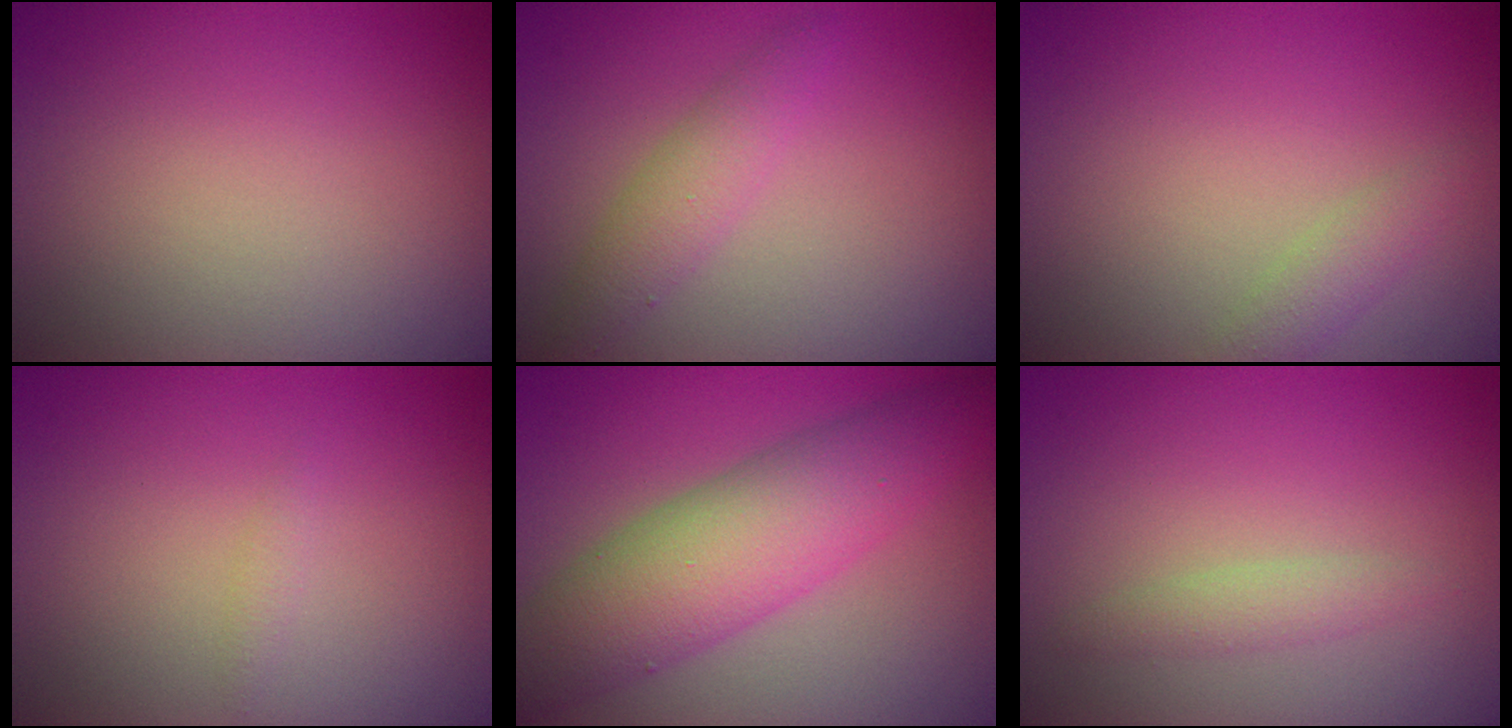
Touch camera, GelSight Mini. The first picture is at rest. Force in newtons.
{"total": 2.4, "press": 2.4, "slide": 0.1}
{"total": 1.5, "press": 1.5, "slide": 0.0}
{"total": 0.6, "press": 0.6, "slide": 0.0}
{"total": 7.6, "press": 7.6, "slide": 0.1}
{"total": 1.4, "press": 1.4, "slide": 0.0}